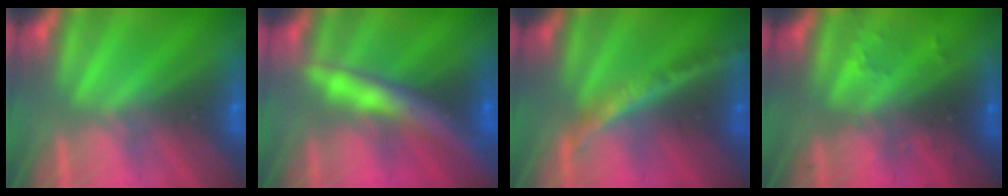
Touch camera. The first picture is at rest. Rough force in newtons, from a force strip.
{"total": 9.8}
{"total": 2.4}
{"total": 2.4}